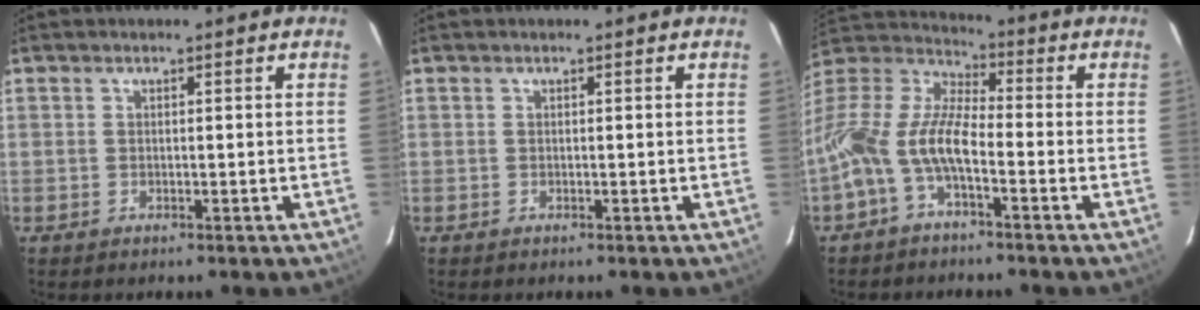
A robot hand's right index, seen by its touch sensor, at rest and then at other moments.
{"total": 0.0}
{"total": 13.2, "force": [-5.1, 5.0, 11.1], "torque": [-0.229, 0.003, -0.109]}